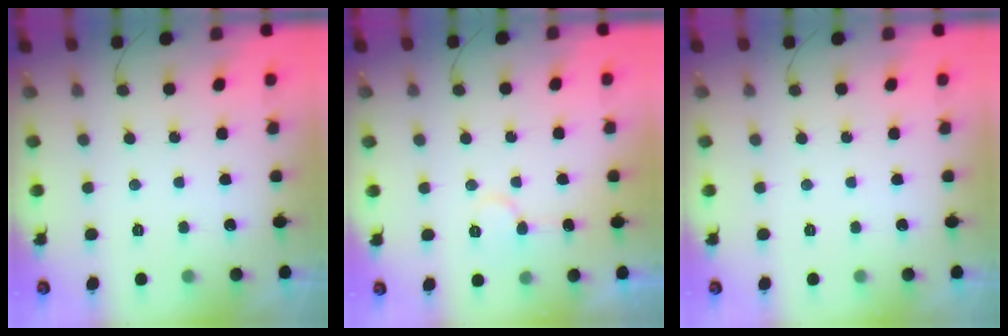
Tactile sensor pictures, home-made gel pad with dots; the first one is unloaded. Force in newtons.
{"total": 6.6, "press": 6.6, "slide": 0.5}
{"total": 0.0}